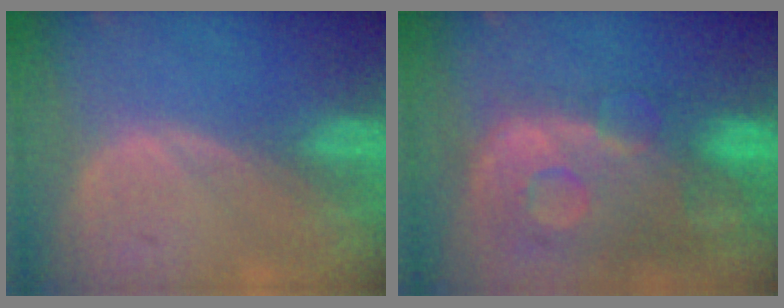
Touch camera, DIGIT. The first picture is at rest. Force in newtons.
{"total": 12.5, "press": 10.3, "slide": 7.0}